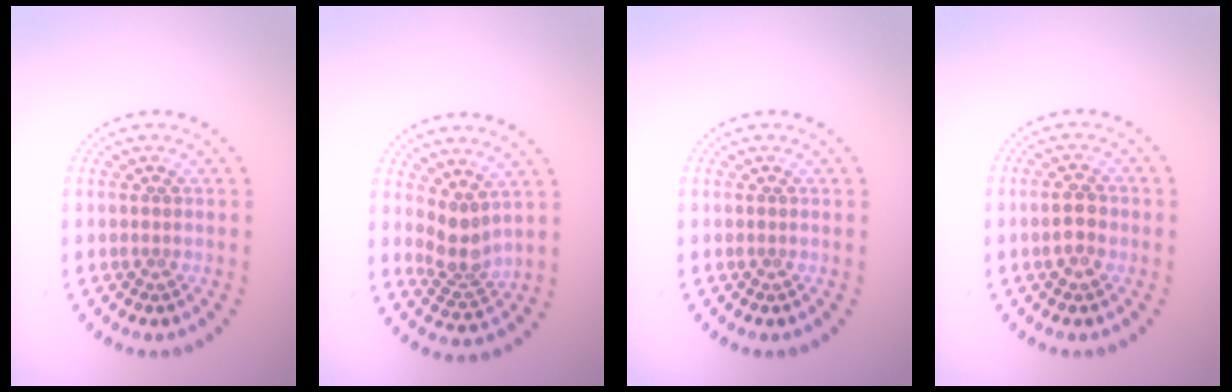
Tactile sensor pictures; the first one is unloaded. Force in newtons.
{"total": 2.6, "press": 2.0, "slide": 1.7}
{"total": 0.0}
{"total": 2.2, "press": 2.2, "slide": 0.3}